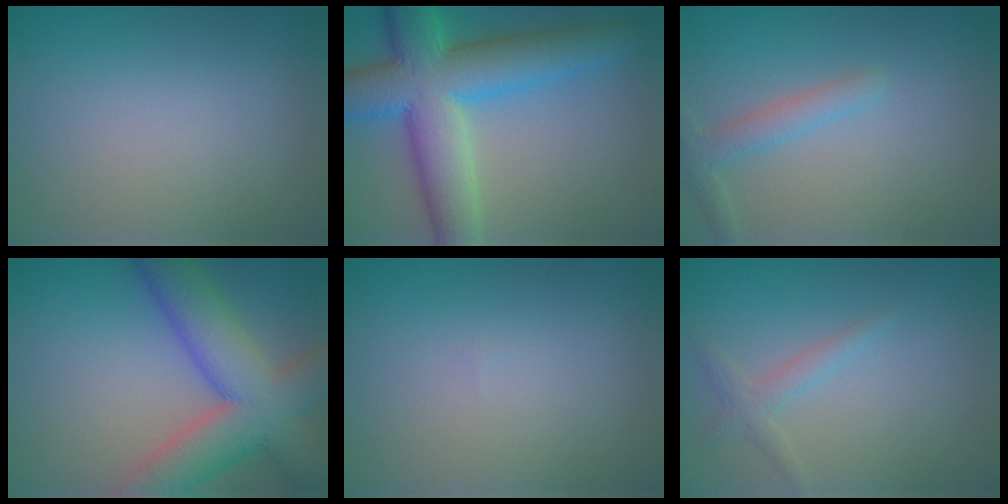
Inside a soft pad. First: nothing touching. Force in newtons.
{"total": 10.8, "press": 10.8, "slide": 0.3}
{"total": 2.2, "press": 2.2, "slide": 0.1}
{"total": 9.9, "press": 9.9, "slide": 0.5}
{"total": 0.0}
{"total": 1.7, "press": 1.7, "slide": 0.0}